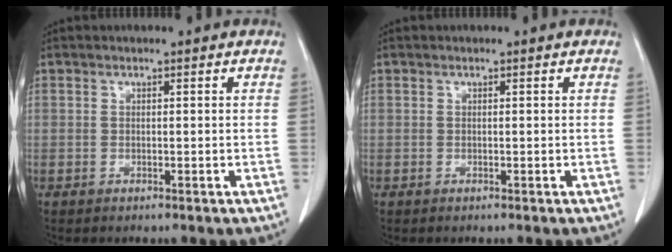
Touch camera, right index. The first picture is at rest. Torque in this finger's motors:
{"motor_torque": [-0.01, 0.06, -0.04, 0.01]}